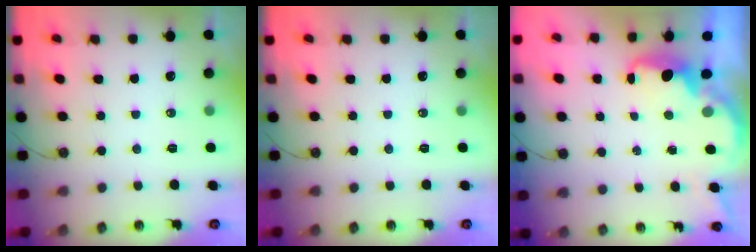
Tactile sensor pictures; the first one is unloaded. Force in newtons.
{"total": 0.0}
{"total": 2.4, "press": 2.3, "slide": 0.7}